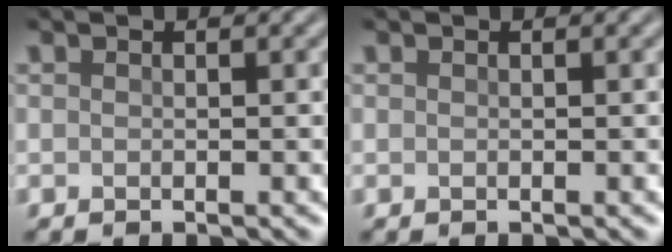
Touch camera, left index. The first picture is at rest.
{"total": 0.0}